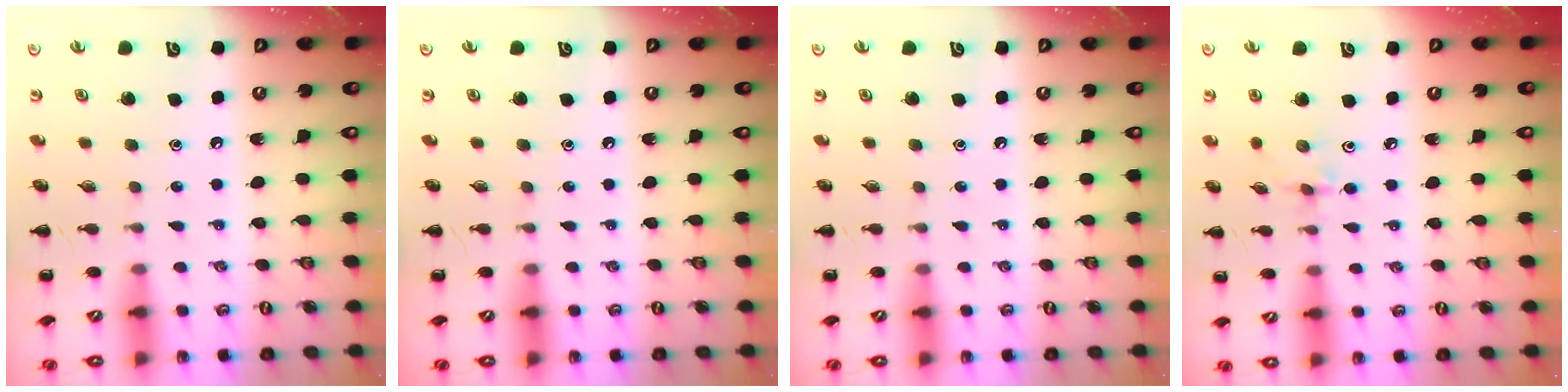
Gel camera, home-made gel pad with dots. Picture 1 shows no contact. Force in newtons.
{"total": 0.0}
{"total": 0.0}
{"total": 2.2, "press": 2.2, "slide": 0.5}